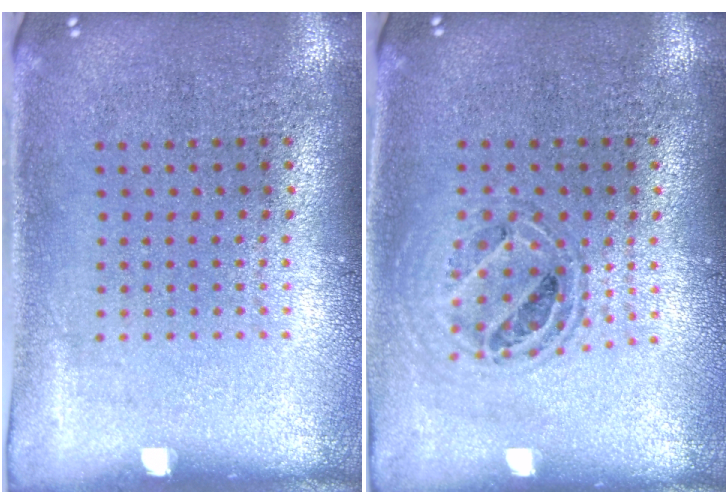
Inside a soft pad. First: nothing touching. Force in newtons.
{"total": 0.8, "press": 0.7, "slide": 0.2}